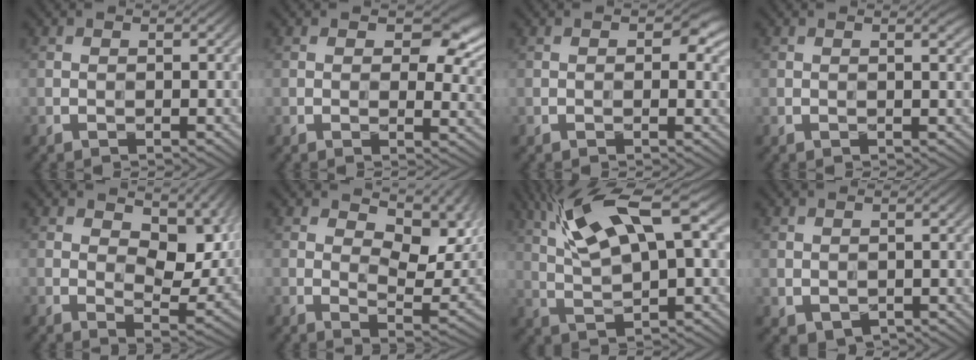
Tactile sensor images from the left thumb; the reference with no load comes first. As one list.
[{"total": 6.5, "force": [2.4, 3.9, 4.7], "torque": [-0.064, -0.009, 0.030]}, {"total": 3.4, "force": [1.0, 2.2, 2.3], "torque": [-0.033, -0.006, 0.013]}, {"total": 1.2, "force": [0.7, 0.1, 1.0], "torque": [-0.014, -0.002, 0.013]}, {"total": 11.3, "force": [4.7, 5.8, 8.5], "torque": [-0.141, -0.003, 0.072]}, {"total": 12.9, "force": [6.3, 5.9, 9.6], "torque": [-0.151, 0.005, 0.093]}, {"total": 13.4, "force": [5.9, 4.1, 11.3], "torque": [-0.237, 0.019, 0.110]}, {"total": 1.3, "force": [-0.1, 1.1, 0.8], "torque": [-0.023, -0.009, 0.007]}]